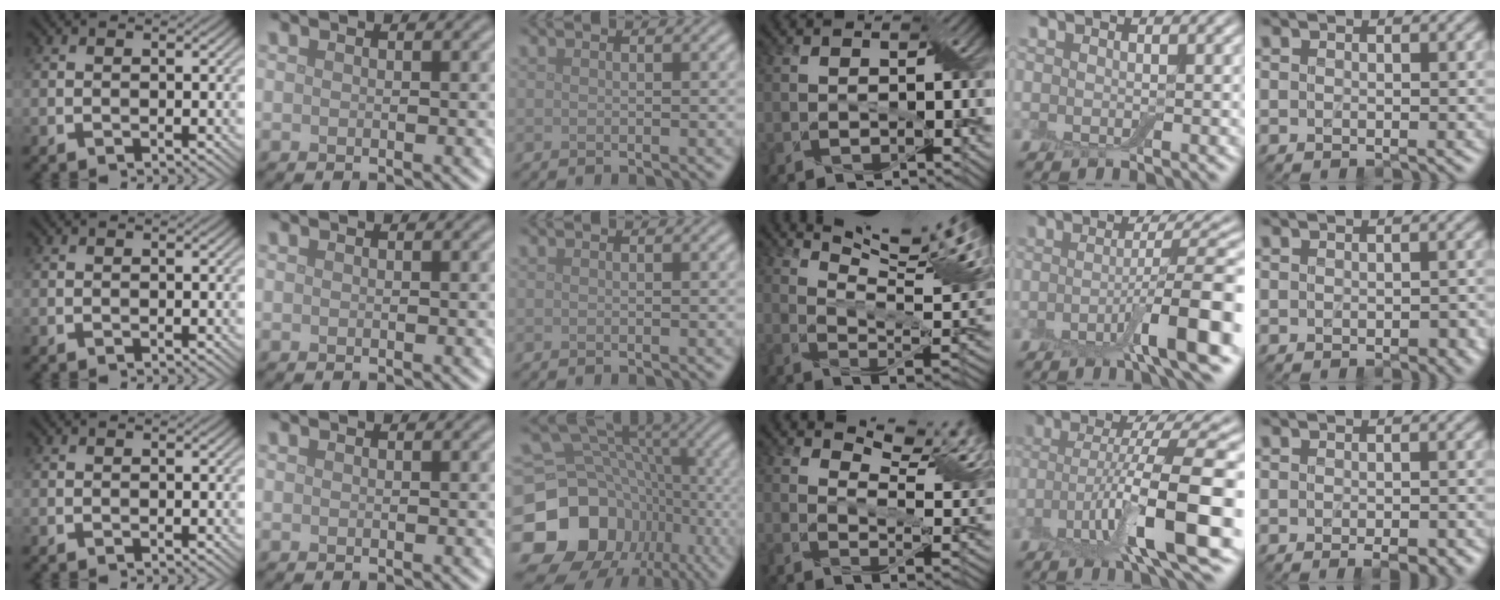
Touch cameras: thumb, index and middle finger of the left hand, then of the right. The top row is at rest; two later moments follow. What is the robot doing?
{"motion": "wrap", "object": "cling film"}